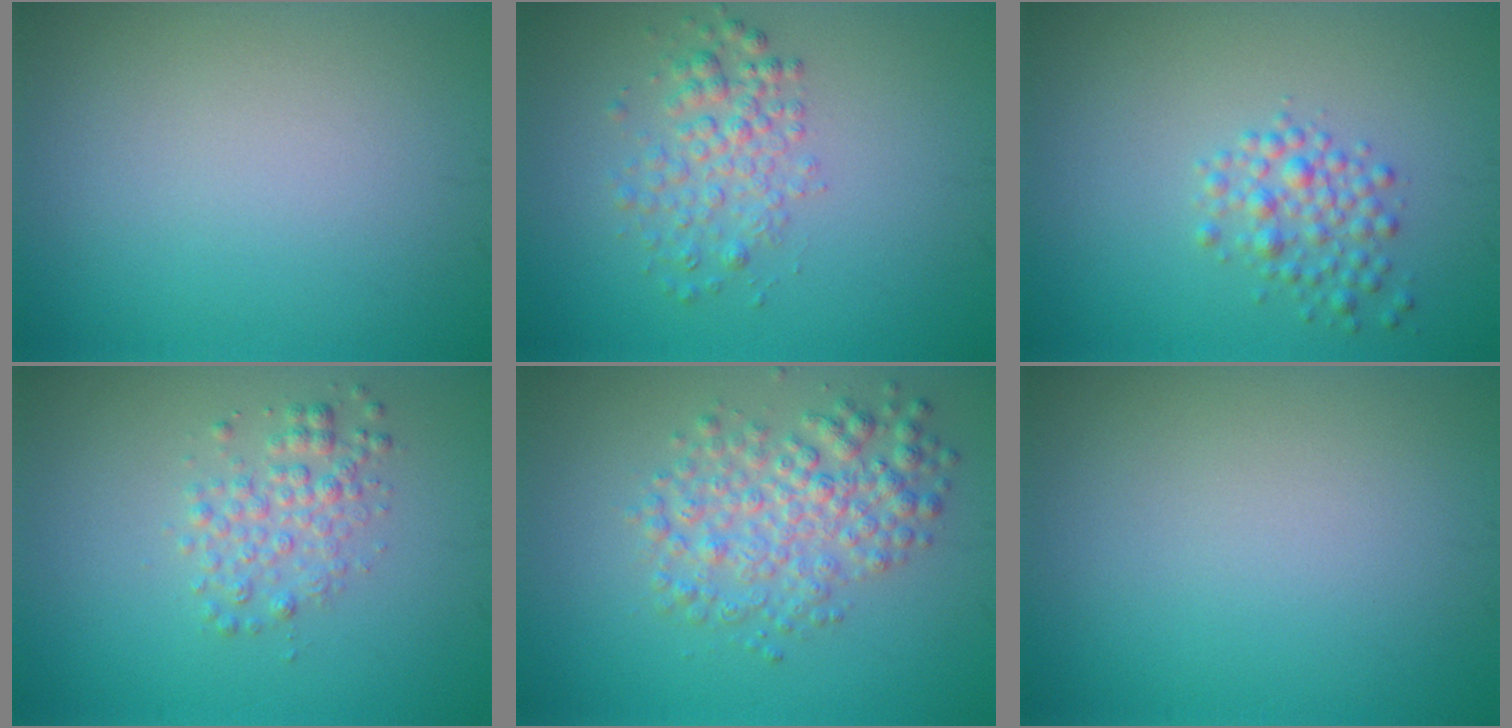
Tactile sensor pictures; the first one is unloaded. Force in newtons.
{"total": 2.8, "press": 2.8, "slide": 0.1}
{"total": 2.4, "press": 2.4, "slide": 0.1}
{"total": 2.5, "press": 2.5, "slide": 0.1}
{"total": 4.5, "press": 4.5, "slide": 0.1}
{"total": 0.0}